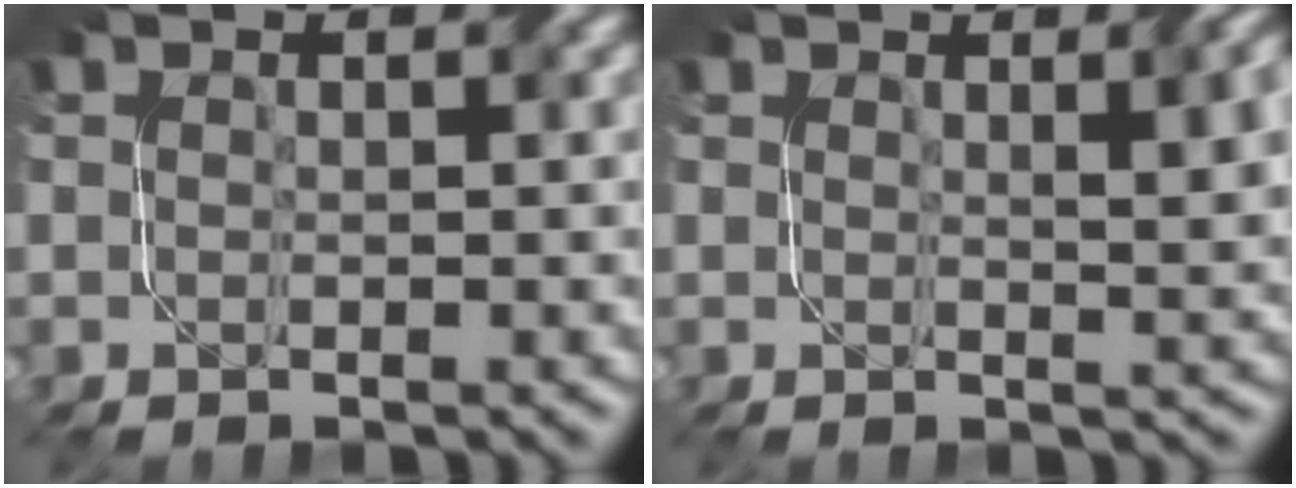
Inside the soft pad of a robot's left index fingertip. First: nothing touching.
{"total": 4.4, "force": [1.6, 1.3, 3.9], "torque": [-0.040, 0.007, 0.022]}